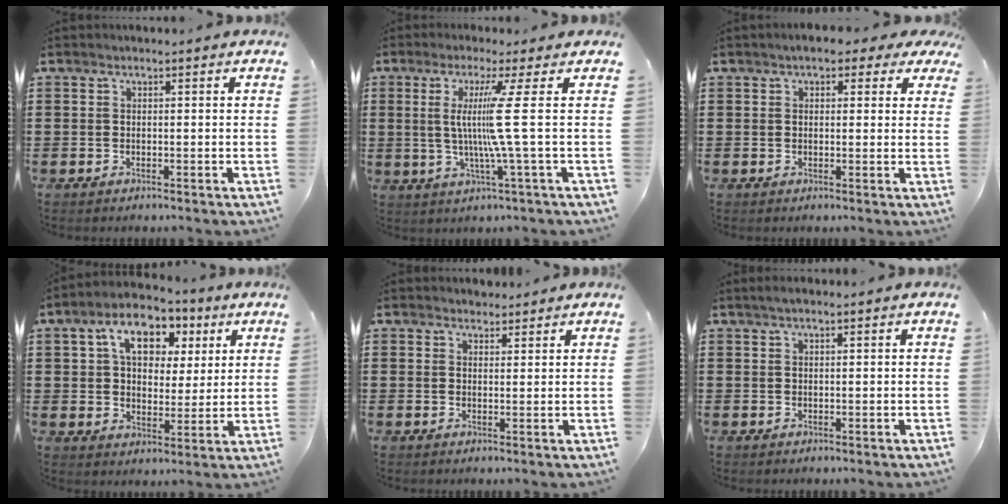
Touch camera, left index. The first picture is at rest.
{"total": 8.5, "force": [0.5, -2.4, 8.1], "torque": [-0.165, -0.020, -0.012]}
{"total": 2.9, "force": [2.0, 1.4, 1.6], "torque": [-0.030, 0.004, 0.032]}
{"total": 8.9, "force": [4.1, 5.7, 5.4], "torque": [-0.099, 0.007, 0.067]}
{"total": 2.0, "force": [1.9, 0.6, 0.0], "torque": [0.004, -0.002, 0.037]}
{"total": 1.2, "force": [0.8, 0.0, 0.8], "torque": [-0.016, 0.001, 0.016]}